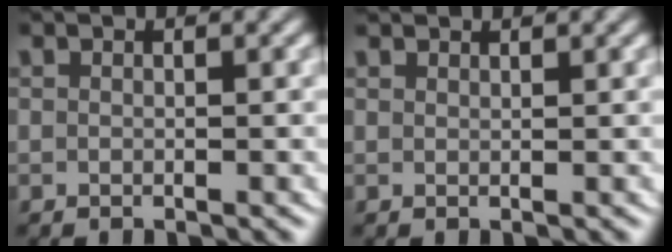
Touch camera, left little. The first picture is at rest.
{"total": 1.0, "force": [0.9, -0.3, 0.0], "torque": [0.007, -0.001, 0.019]}